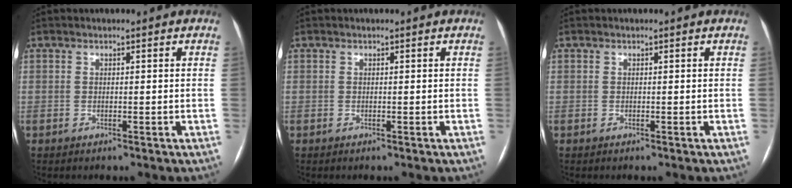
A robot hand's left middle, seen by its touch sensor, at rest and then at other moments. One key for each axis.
{"total": 0.0}
{"total": 0.0}